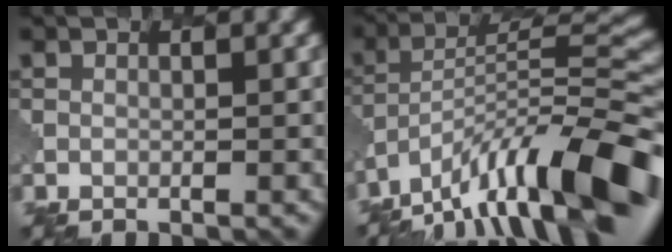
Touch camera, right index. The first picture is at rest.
{"total": 14.1, "force": [-9.1, 3.9, 10.1], "torque": [-0.163, 0.027, -0.156]}